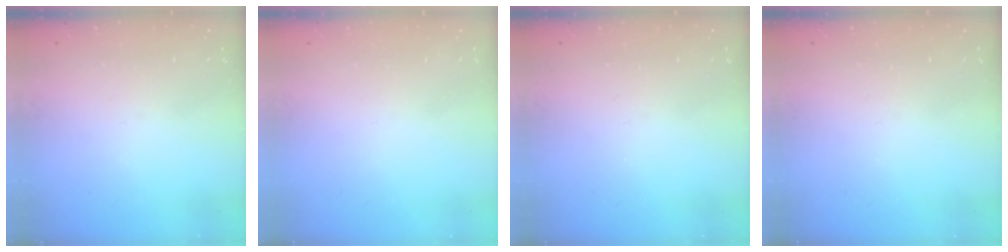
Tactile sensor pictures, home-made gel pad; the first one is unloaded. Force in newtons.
{"total": 1.5, "press": 1.5, "slide": 0.1}
{"total": 0.0}
{"total": 0.0}